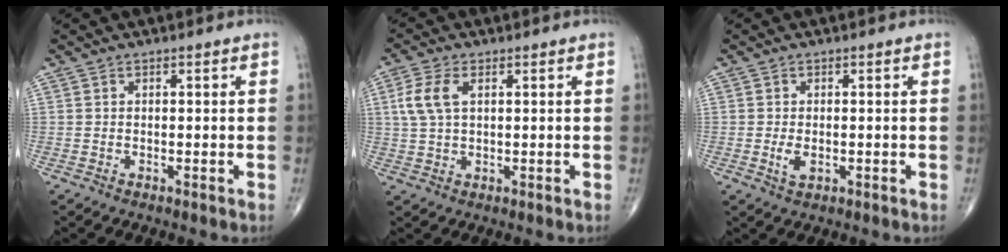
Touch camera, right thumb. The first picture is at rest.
{"total": 6.0, "force": [1.6, 3.2, 4.8], "torque": [-0.118, 0.010, 0.033]}
{"total": 2.7, "force": [-0.5, 1.5, 2.2], "torque": [-0.045, -0.005, -0.007]}